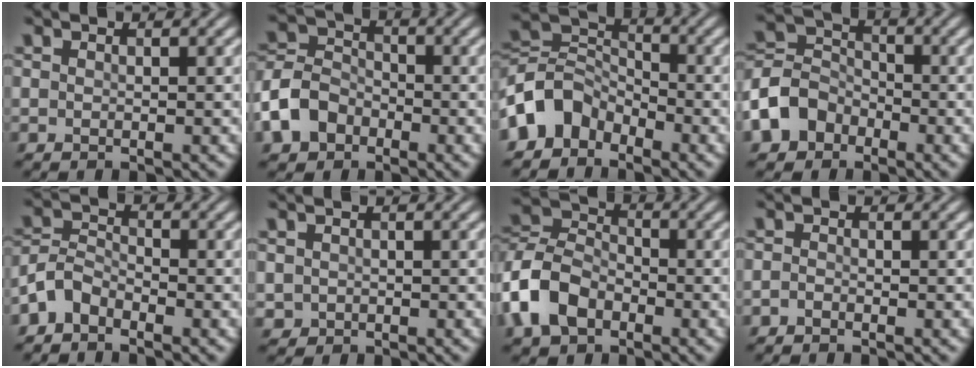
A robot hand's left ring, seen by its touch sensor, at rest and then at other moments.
{"total": 5.7, "force": [-2.8, 4.2, 2.7], "torque": [-0.060, 0.007, -0.068]}
{"total": 5.4, "force": [-3.2, 3.7, 2.2], "torque": [-0.036, 0.009, -0.077]}
{"total": 5.6, "force": [-2.8, 4.3, 2.2], "torque": [-0.047, 0.010, -0.072]}
{"total": 2.8, "force": [-2.1, 1.6, 1.2], "torque": [-0.025, 0.008, -0.053]}
{"total": 0.9, "force": [0.0, 0.9, 0.1], "torque": [0.000, -0.005, 0.001]}
{"total": 7.2, "force": [-3.3, 5.1, 3.9], "torque": [-0.083, 0.007, -0.084]}
{"total": 0.6, "force": [-0.6, 0.2, 0.2], "torque": [-0.003, -0.002, -0.013]}